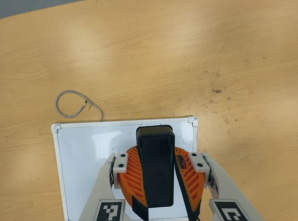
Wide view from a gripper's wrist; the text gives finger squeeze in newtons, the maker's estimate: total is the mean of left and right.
{"total": 10.5, "left": 10.2, "right": 10.8}